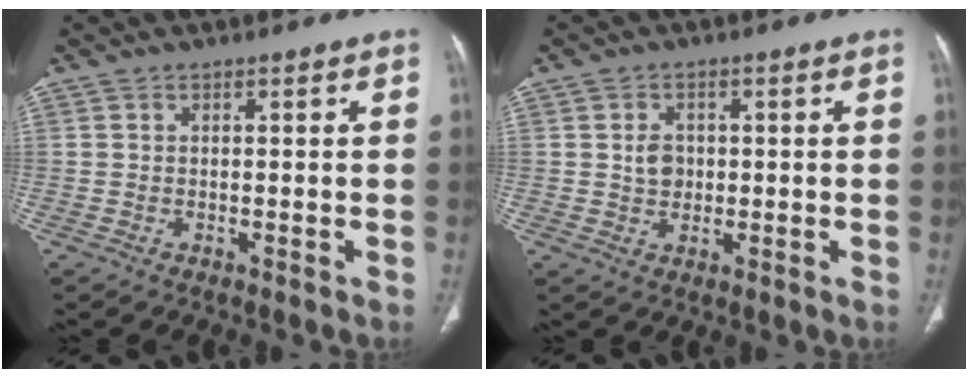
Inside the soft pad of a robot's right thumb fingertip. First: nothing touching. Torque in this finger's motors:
{"motor_torque": [-0.03, -0.03, 0.20, 0.18, 0.00]}